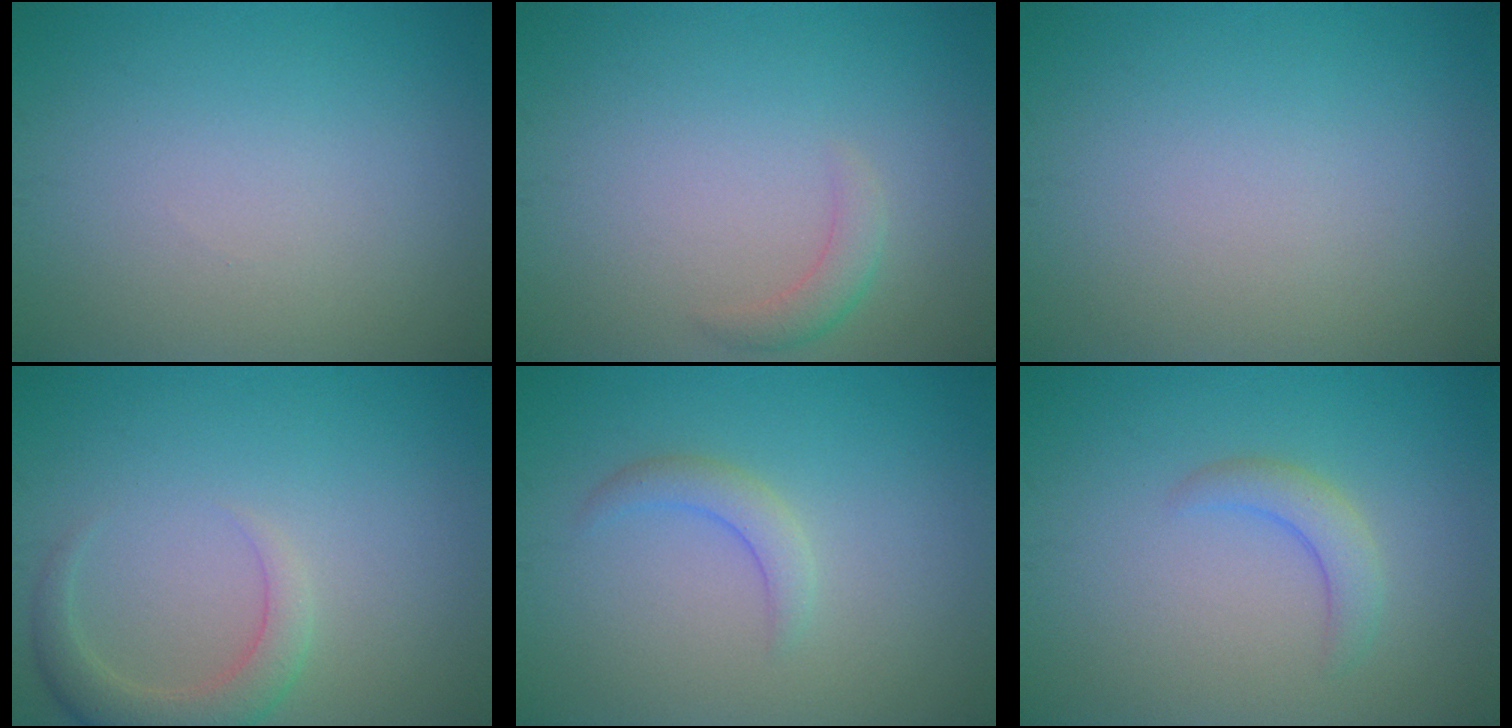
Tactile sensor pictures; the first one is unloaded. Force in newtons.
{"total": 1.5, "press": 1.5, "slide": 0.1}
{"total": 0.0}
{"total": 3.1, "press": 3.1, "slide": 0.4}
{"total": 1.9, "press": 1.9, "slide": 0.1}
{"total": 2.1, "press": 2.1, "slide": 0.3}